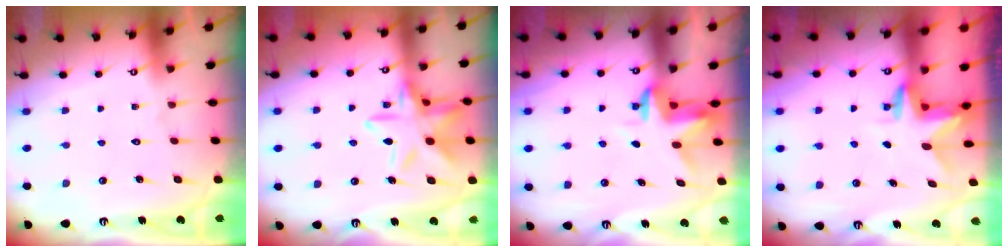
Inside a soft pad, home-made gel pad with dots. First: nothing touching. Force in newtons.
{"total": 15.7, "press": 15.7, "slide": 1.2}
{"total": 3.3, "press": 3.3, "slide": 0.2}
{"total": 3.1, "press": 3.1, "slide": 0.2}